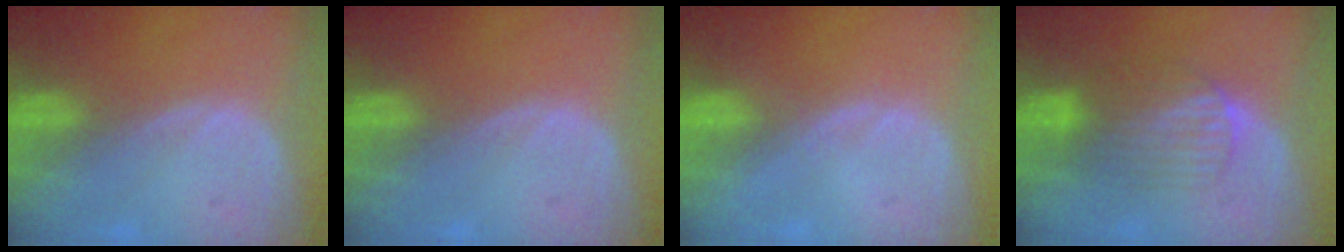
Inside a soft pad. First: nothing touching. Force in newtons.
{"total": 0.0}
{"total": 0.7, "press": 0.5, "slide": 0.4}
{"total": 6.3, "press": 6.2, "slide": 1.1}